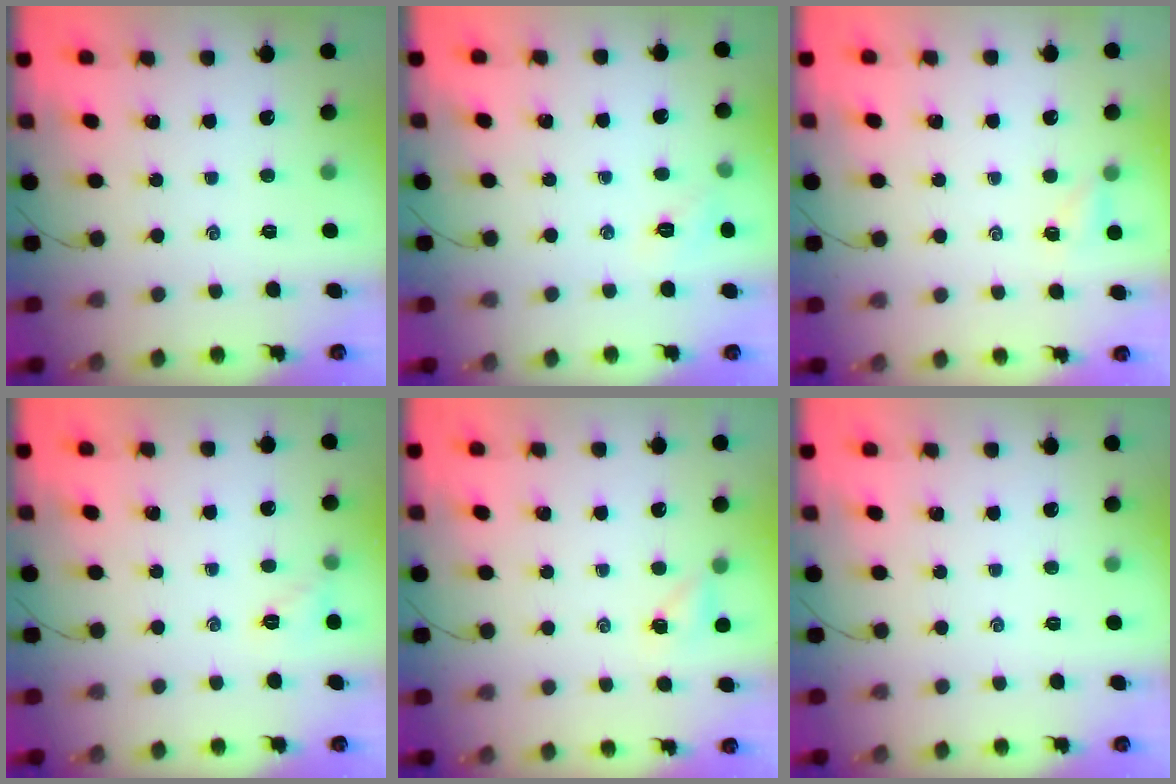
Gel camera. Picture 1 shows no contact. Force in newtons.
{"total": 5.1, "press": 5.0, "slide": 1.3}
{"total": 2.4, "press": 2.3, "slide": 0.9}
{"total": 5.9, "press": 5.8, "slide": 1.2}
{"total": 4.2, "press": 4.1, "slide": 0.9}
{"total": 0.0}